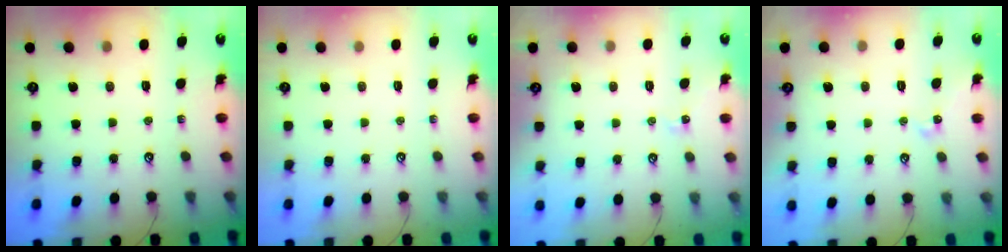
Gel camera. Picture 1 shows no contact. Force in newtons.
{"total": 0.0}
{"total": 2.8, "press": 2.7, "slide": 0.6}
{"total": 1.7, "press": 1.6, "slide": 0.6}